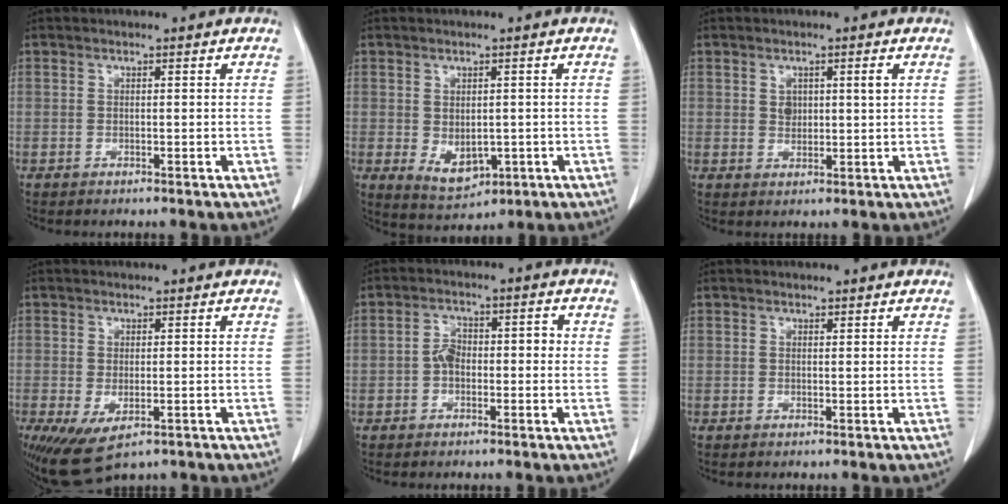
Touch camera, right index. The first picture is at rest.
{"total": 5.5, "force": [-1.0, 3.5, 4.1], "torque": [-0.067, -0.010, 0.005]}
{"total": 3.0, "force": [1.0, 1.4, 2.5], "torque": [-0.047, 0.010, 0.024]}
{"total": 7.5, "force": [-3.9, 3.2, 5.6], "torque": [-0.097, -0.023, -0.055]}
{"total": 4.2, "force": [-0.7, 2.7, 3.2], "torque": [-0.054, 0.029, -0.012]}
{"total": 0.0}